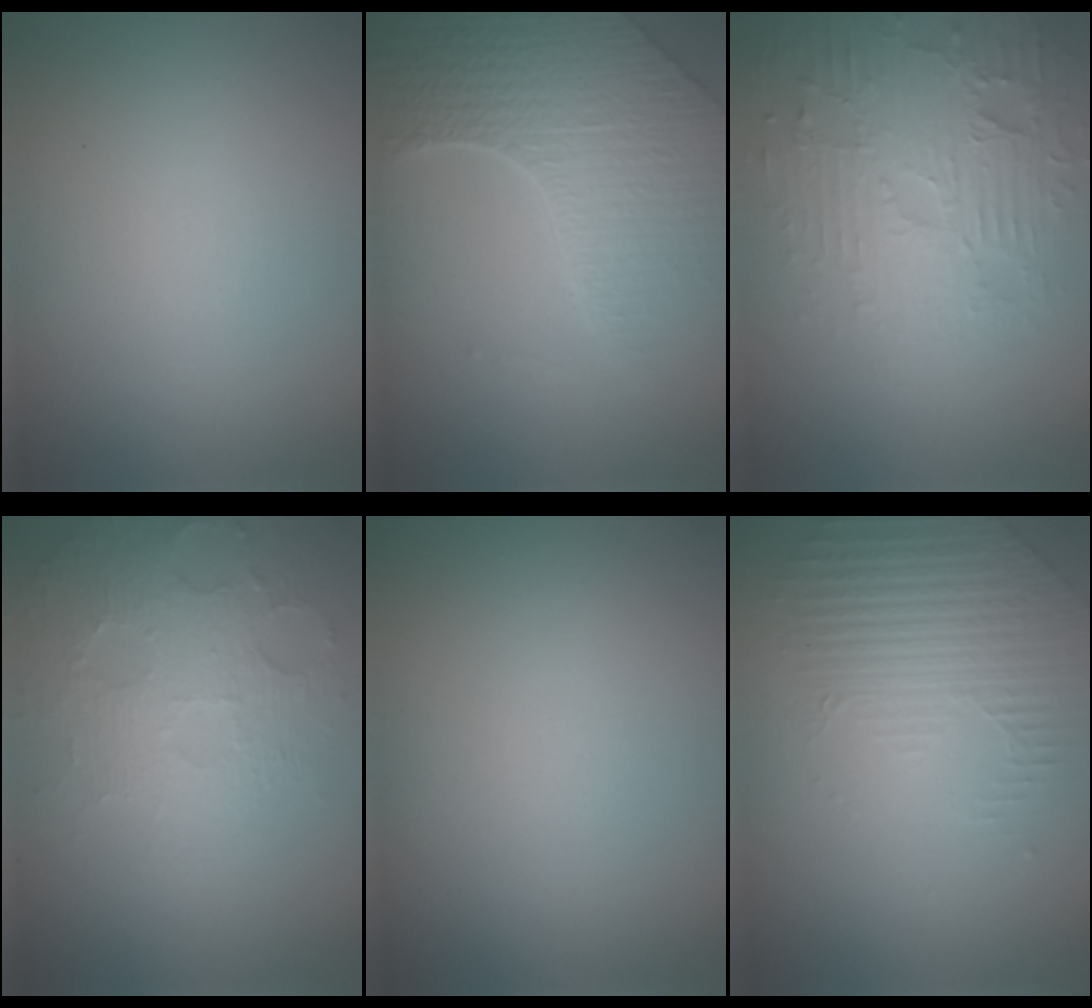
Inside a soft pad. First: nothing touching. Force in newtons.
{"total": 8.0, "press": 5.7, "slide": 5.7}
{"total": 4.4, "press": 4.0, "slide": 1.7}
{"total": 4.3, "press": 3.0, "slide": 3.1}
{"total": 0.0}
{"total": 2.1, "press": 1.8, "slide": 1.0}